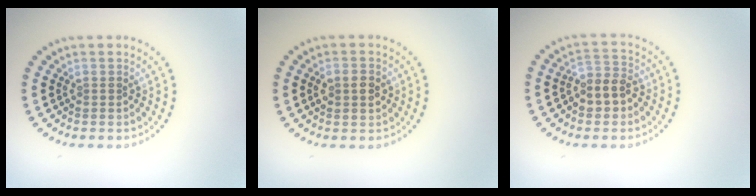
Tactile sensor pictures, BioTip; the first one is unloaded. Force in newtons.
{"total": 2.9, "press": 2.9, "slide": 0.2}
{"total": 3.2, "press": 2.9, "slide": 1.3}